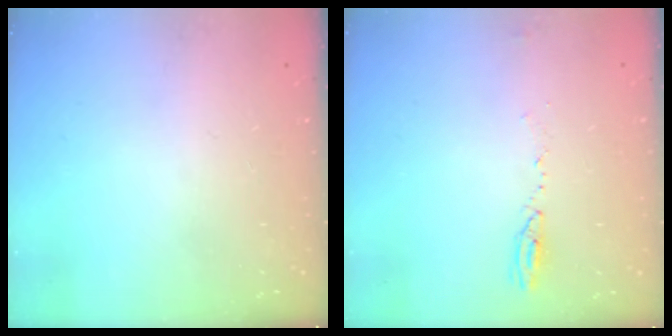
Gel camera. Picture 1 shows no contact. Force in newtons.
{"total": 3.7, "press": 3.6, "slide": 1.1}